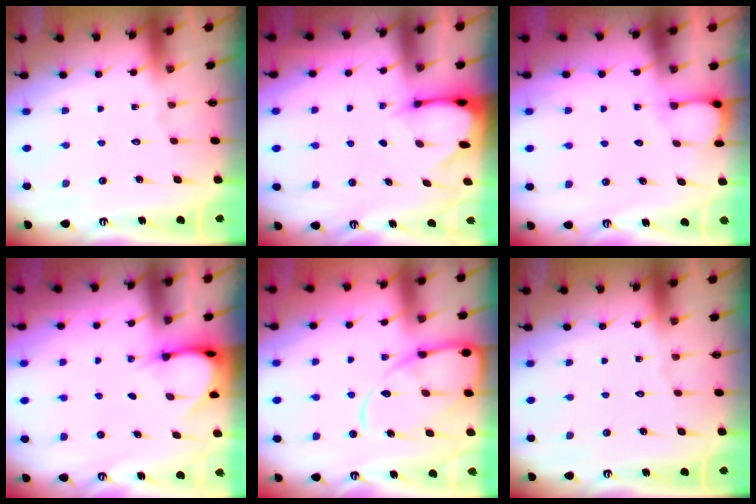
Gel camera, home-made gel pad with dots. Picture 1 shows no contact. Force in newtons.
{"total": 2.6, "press": 2.6, "slide": 0.3}
{"total": 2.7, "press": 2.7, "slide": 0.3}
{"total": 3.9, "press": 3.9, "slide": 0.3}
{"total": 13.2, "press": 13.2, "slide": 1.4}
{"total": 0.0}